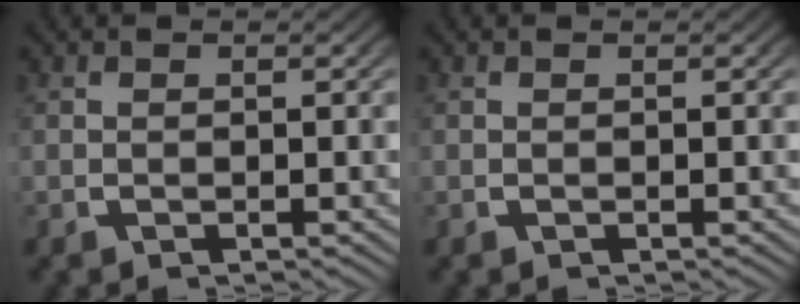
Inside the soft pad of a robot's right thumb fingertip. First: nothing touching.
{"total": 0.0}